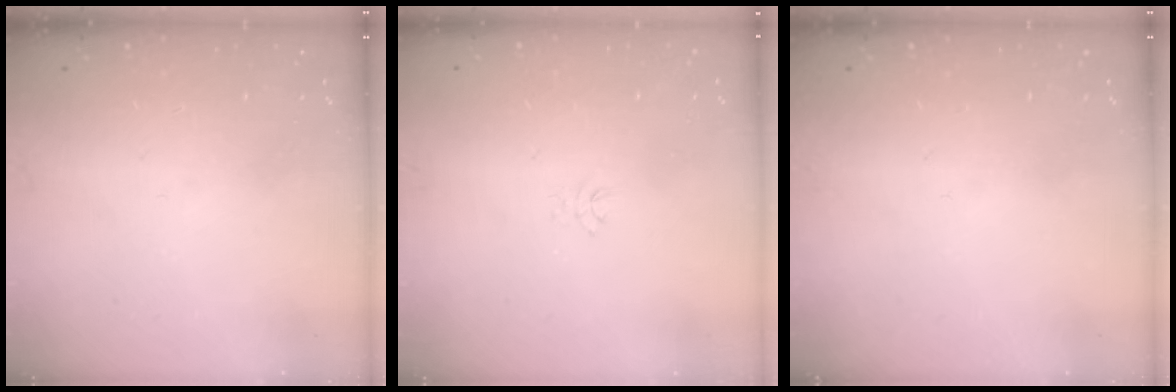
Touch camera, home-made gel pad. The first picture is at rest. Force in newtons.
{"total": 2.9, "press": 2.9, "slide": 0.3}
{"total": 0.0}